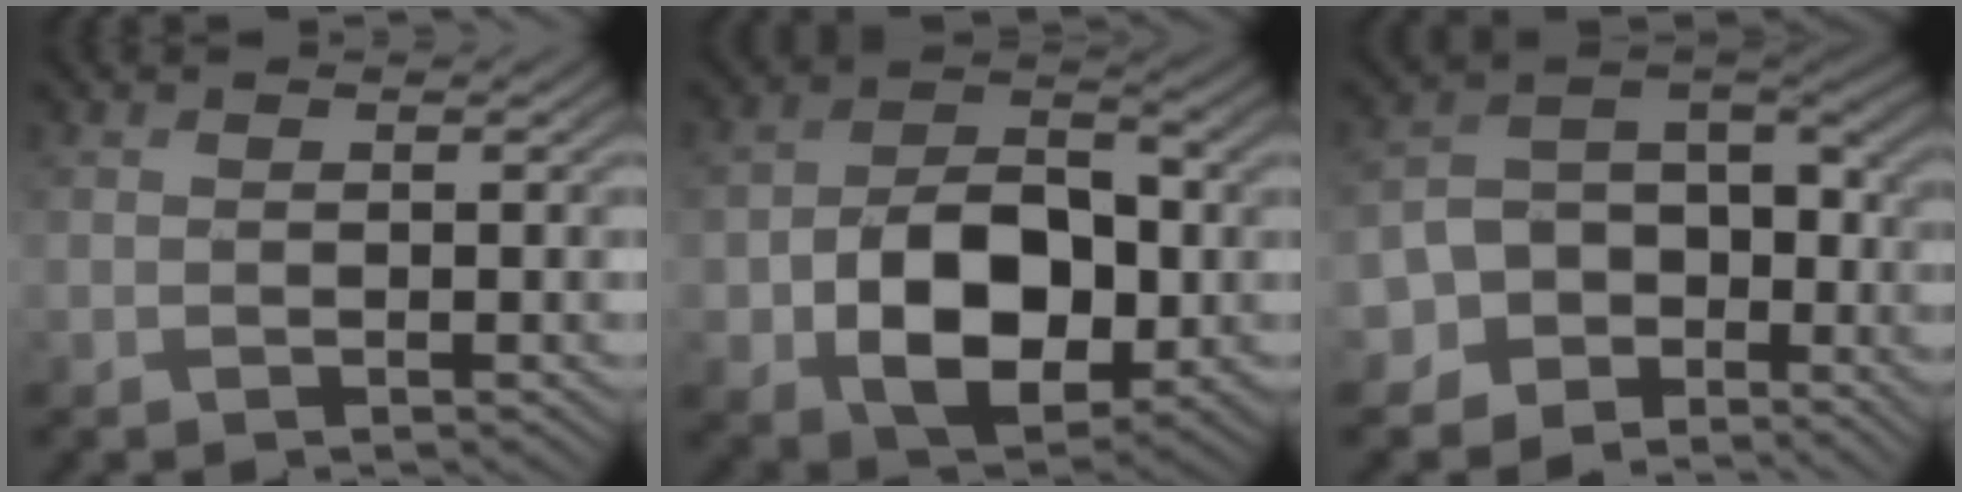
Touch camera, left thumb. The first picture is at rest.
{"total": 11.7, "force": [-2.3, 7.8, 8.4], "torque": [-0.152, -0.016, -0.032]}
{"total": 8.9, "force": [-5.2, 6.1, 3.9], "torque": [-0.095, -0.017, -0.102]}